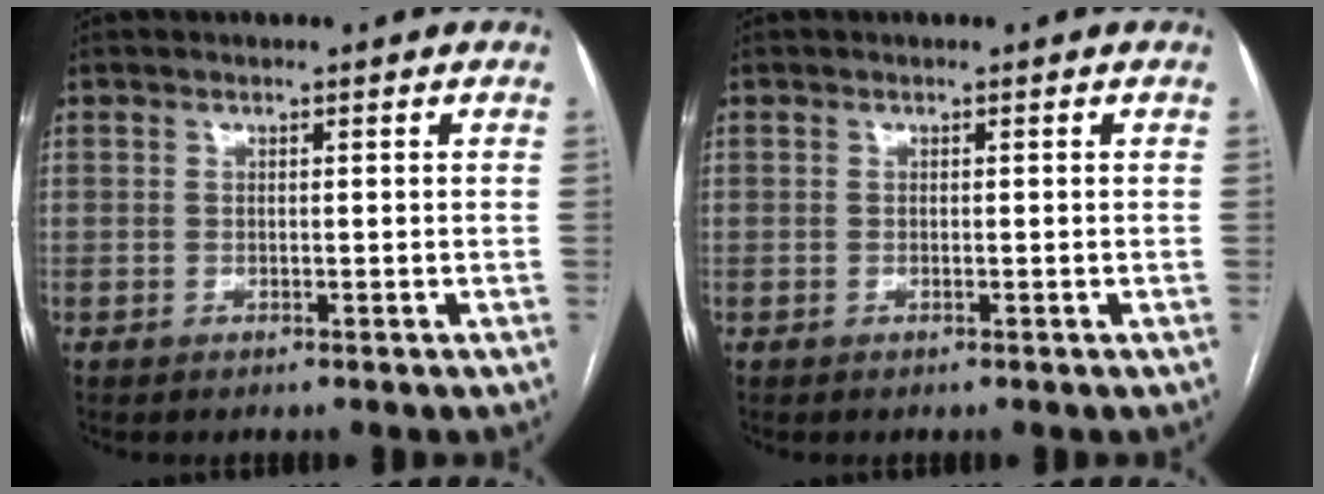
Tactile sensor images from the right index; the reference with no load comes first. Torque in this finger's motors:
{"motor_torque": [0.07, 0.01, 0.03, 0.00]}